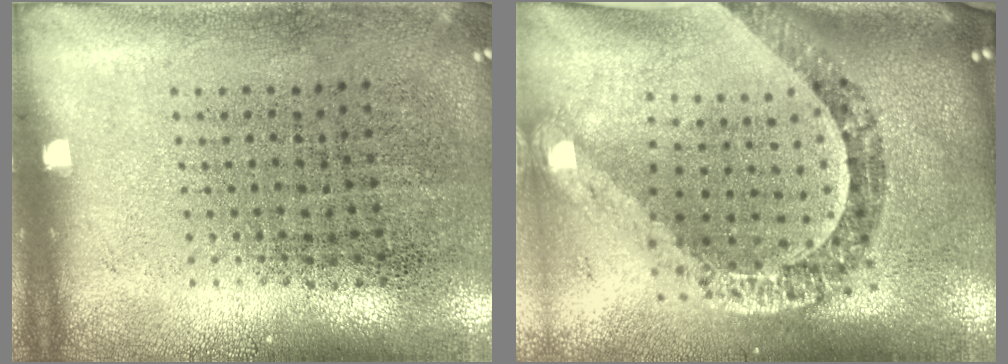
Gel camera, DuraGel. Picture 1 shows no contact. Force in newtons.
{"total": 2.5, "press": 2.1, "slide": 1.3}